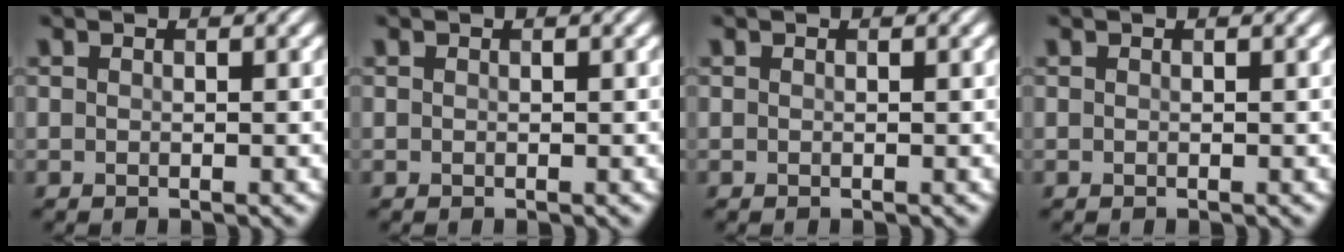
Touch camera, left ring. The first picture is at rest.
{"total": 0.0}
{"total": 0.0}
{"total": 0.0}